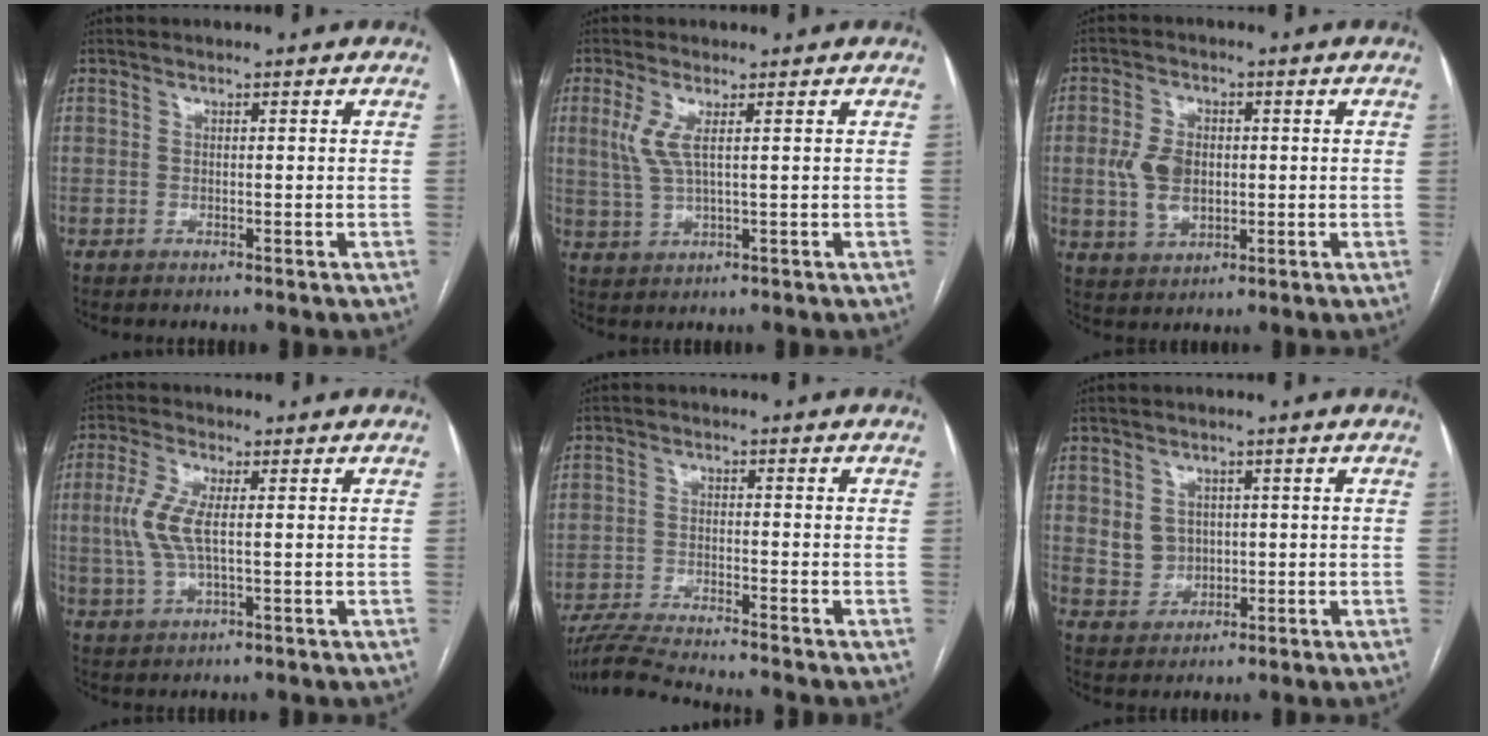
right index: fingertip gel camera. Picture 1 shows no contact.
{"total": 4.3, "force": [1.4, 0.7, 4.0], "torque": [-0.104, 0.003, 0.035]}
{"total": 6.7, "force": [0.0, 4.5, 5.0], "torque": [-0.109, 0.010, 0.010]}
{"total": 6.4, "force": [0.6, 2.0, 6.1], "torque": [-0.152, 0.001, 0.012]}
{"total": 7.6, "force": [-7.2, -0.5, 2.6], "torque": [-0.047, -0.019, -0.127]}
{"total": 4.4, "force": [0.7, 4.2, 1.3], "torque": [-0.025, 0.014, 0.022]}